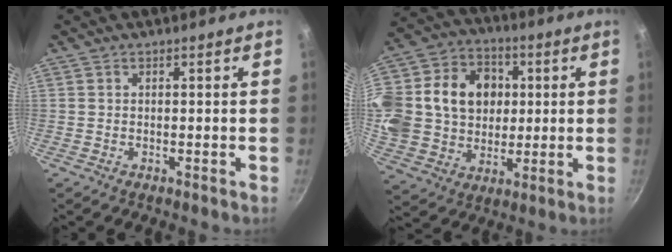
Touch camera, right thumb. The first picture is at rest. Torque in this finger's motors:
{"motor_torque": [1.84, 2.08, 0.26, -0.14, 0.19]}